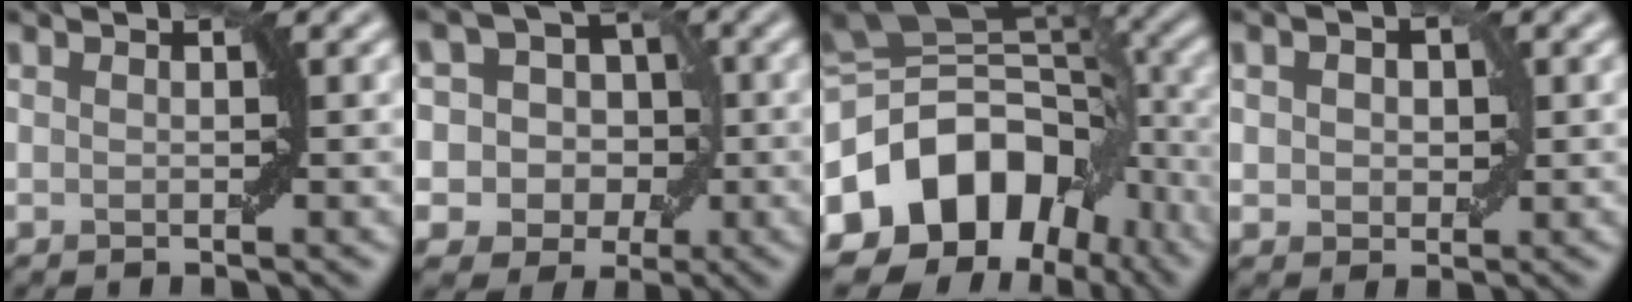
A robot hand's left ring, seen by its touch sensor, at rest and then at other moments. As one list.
[{"total": 8.9, "force": [1.0, 7.9, 3.8], "torque": [-0.047, 0.033, -0.029]}, {"total": 15.4, "force": [-5.3, 11.2, 9.2], "torque": [-0.179, -0.007, -0.093]}, {"total": 2.7, "force": [0.5, 2.1, 1.6], "torque": [-0.020, 0.009, 0.000]}]